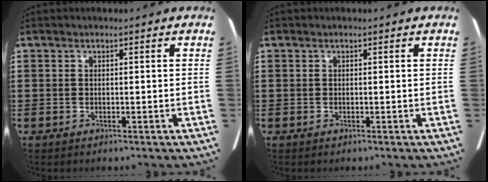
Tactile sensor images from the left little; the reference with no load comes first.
{"total": 0.0}